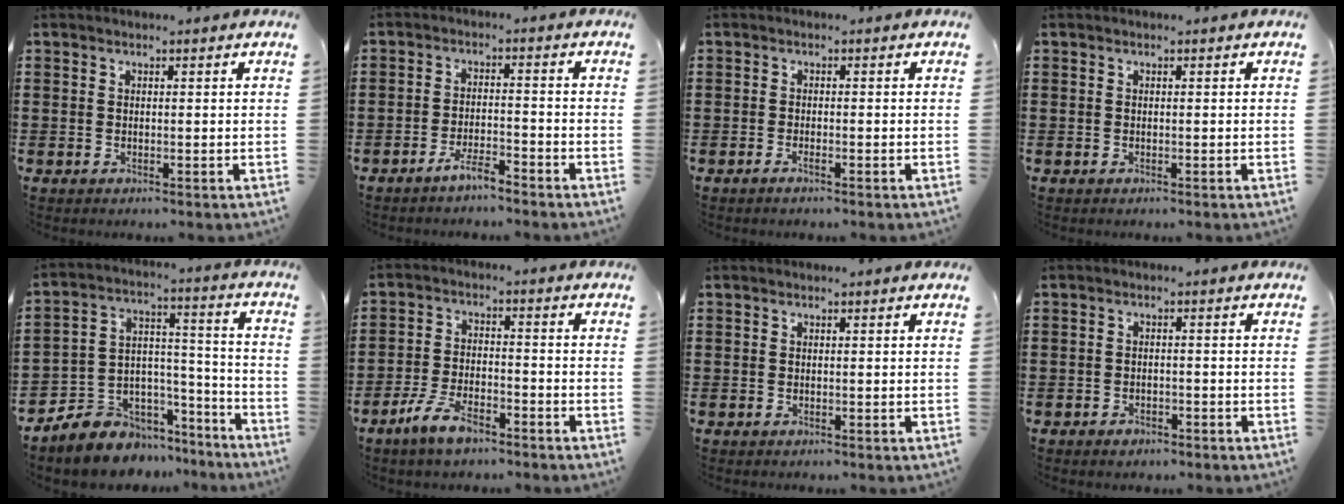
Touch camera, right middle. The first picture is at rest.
{"total": 3.7, "force": [-3.2, 0.5, 1.7], "torque": [-0.045, 0.002, -0.067]}
{"total": 1.0, "force": [-0.6, 0.1, 0.8], "torque": [-0.014, -0.003, -0.011]}
{"total": 0.0}
{"total": 6.4, "force": [-5.2, 3.8, -0.4], "torque": [-0.012, 0.004, -0.102]}
{"total": 6.6, "force": [-4.7, 2.4, 4.0], "torque": [-0.089, 0.006, -0.090]}
{"total": 0.0}
{"total": 1.4, "force": [-1.1, 0.7, 0.3], "torque": [-0.009, 0.001, -0.025]}